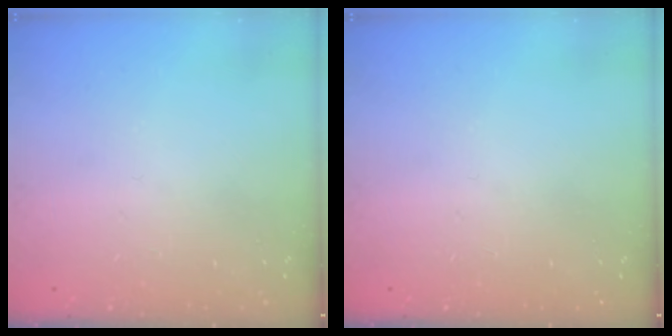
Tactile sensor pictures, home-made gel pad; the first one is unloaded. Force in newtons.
{"total": 0.0}